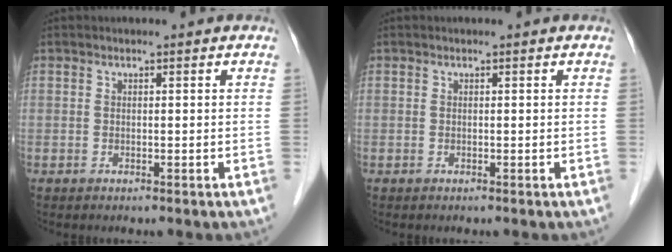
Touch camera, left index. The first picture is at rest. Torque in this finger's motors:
{"motor_torque": [0.00, 0.00, 0.00, 0.00]}